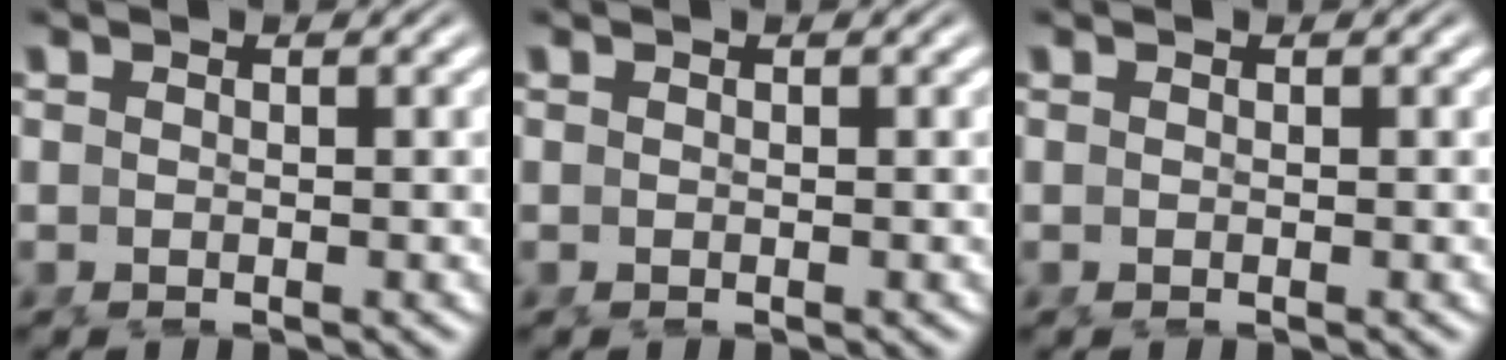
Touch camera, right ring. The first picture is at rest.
{"total": 0.0}
{"total": 0.0}